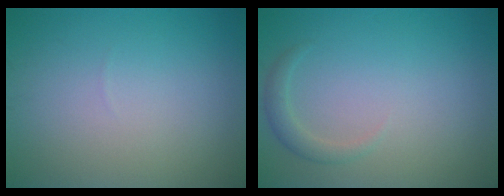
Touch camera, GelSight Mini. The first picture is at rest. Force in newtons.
{"total": 1.4, "press": 1.4, "slide": 0.1}